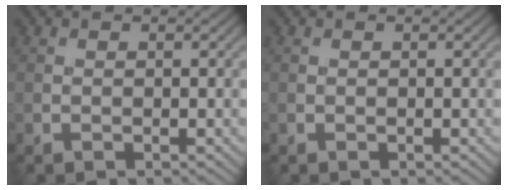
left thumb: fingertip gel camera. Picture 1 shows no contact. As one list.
[{"total": 0.0}]